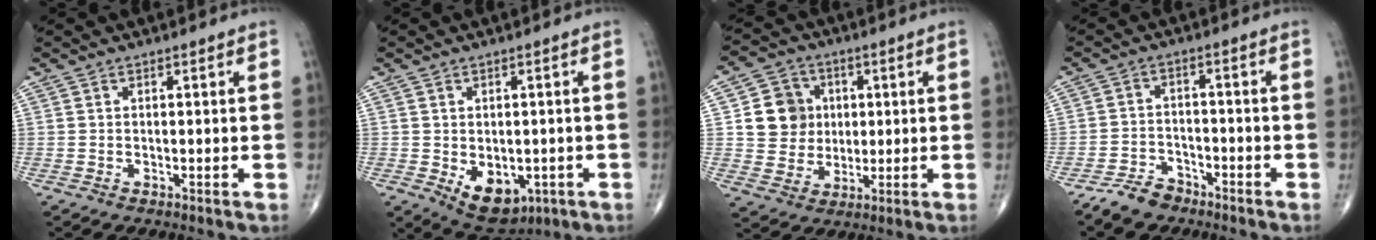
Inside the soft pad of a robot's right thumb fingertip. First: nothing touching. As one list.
[{"total": 9.1, "force": [-2.8, 6.0, 6.3], "torque": [-0.069, -0.003, -0.025]}, {"total": 9.9, "force": [1.6, 9.0, 3.6], "torque": [-0.026, 0.000, 0.029]}, {"total": 5.5, "force": [-4.4, 2.9, 1.4], "torque": [-0.018, 0.020, -0.085]}]